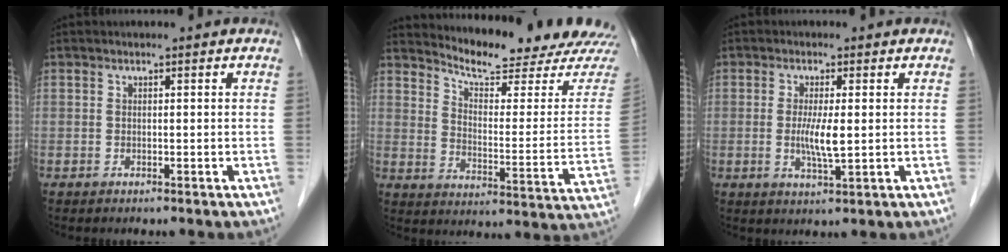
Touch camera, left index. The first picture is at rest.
{"total": 18.7, "force": [18.1, 0.5, 4.8], "torque": [-0.068, -0.098, 0.231]}
{"total": 4.4, "force": [0.0, 0.7, 4.4], "torque": [-0.080, -0.010, 0.002]}